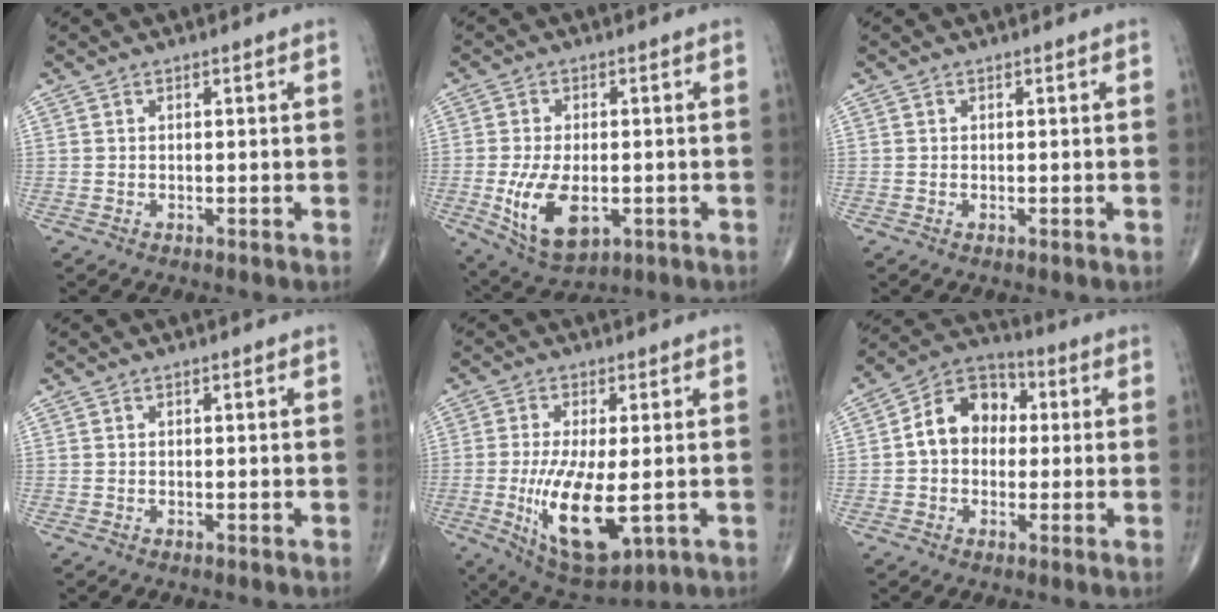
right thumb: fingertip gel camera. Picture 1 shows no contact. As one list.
[{"total": 11.3, "force": [-2.5, 6.1, 9.1], "torque": [-0.165, -0.011, -0.030]}, {"total": 0.0}, {"total": 0.0}, {"total": 14.0, "force": [-2.5, 5.3, 12.8], "torque": [-0.233, -0.025, -0.028]}, {"total": 10.9, "force": [0.8, 8.3, 7.0], "torque": [-0.093, 0.031, 0.000]}]